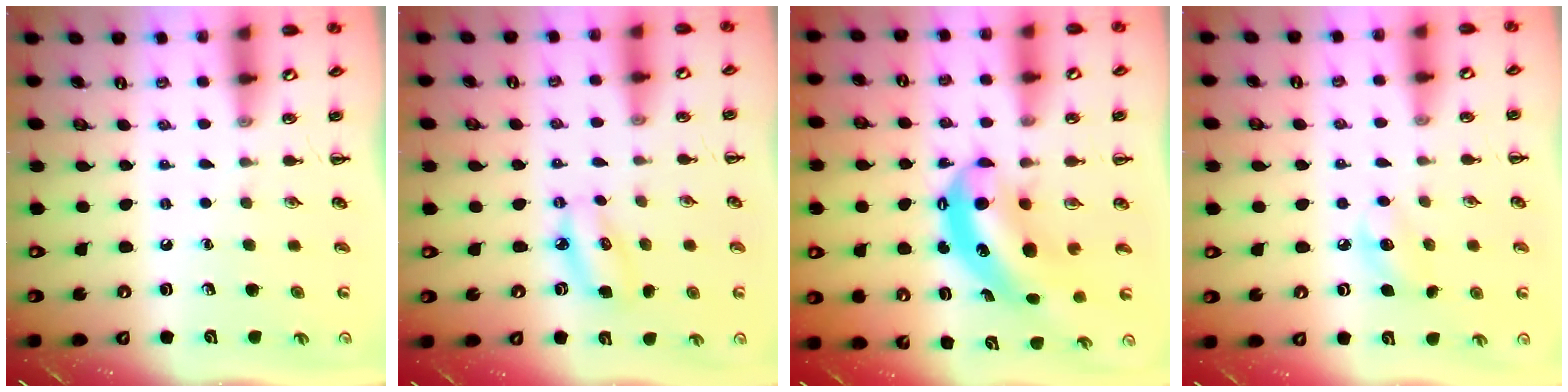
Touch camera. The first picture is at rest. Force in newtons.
{"total": 6.0, "press": 5.9, "slide": 1.4}
{"total": 7.2, "press": 7.0, "slide": 1.6}
{"total": 7.2, "press": 7.0, "slide": 1.9}